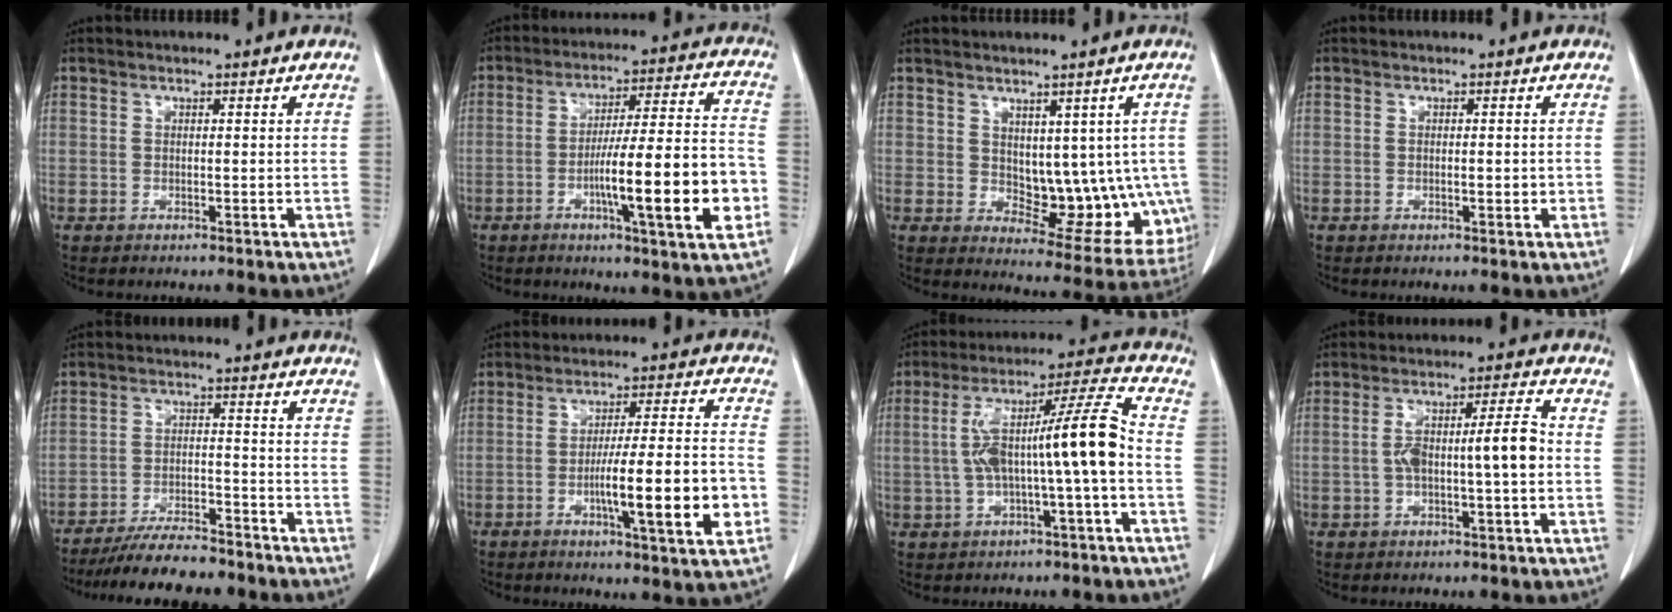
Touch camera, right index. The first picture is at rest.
{"total": 16.8, "force": [-4.7, 0.8, 16.1], "torque": [-0.245, 0.004, -0.071]}
{"total": 12.2, "force": [0.5, 7.0, 9.9], "torque": [-0.101, 0.004, 0.027]}
{"total": 1.4, "force": [-0.1, 0.5, 1.3], "torque": [-0.020, -0.001, 0.000]}
{"total": 10.6, "force": [-9.5, 1.9, 4.2], "torque": [-0.063, -0.007, -0.152]}
{"total": 14.1, "force": [-4.1, 0.5, 13.5], "torque": [-0.213, -0.002, -0.064]}
{"total": 13.7, "force": [-1.1, 0.6, 13.7], "torque": [-0.238, 0.036, -0.018]}
{"total": 8.3, "force": [-0.6, 1.2, 8.2], "torque": [-0.148, 0.025, -0.010]}